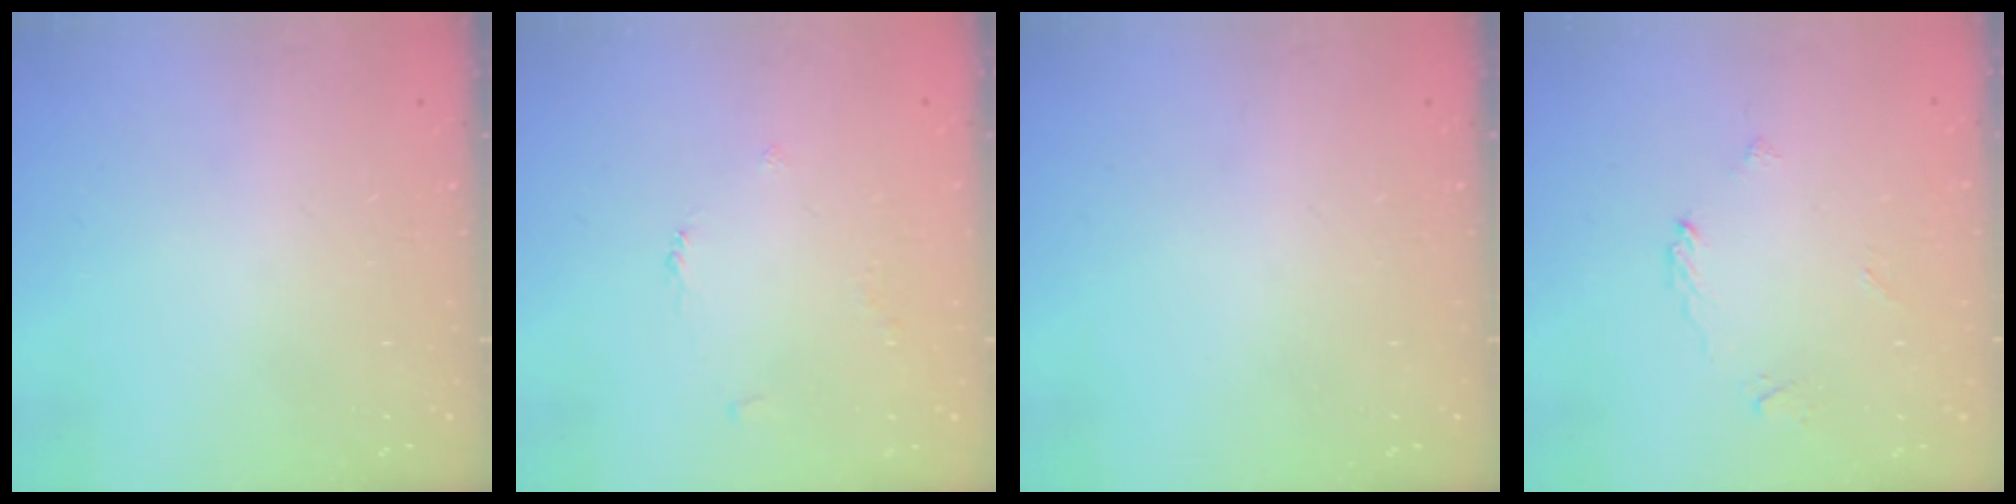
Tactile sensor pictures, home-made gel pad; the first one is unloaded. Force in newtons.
{"total": 2.5, "press": 2.5, "slide": 0.4}
{"total": 0.0}
{"total": 2.7, "press": 2.7, "slide": 0.2}